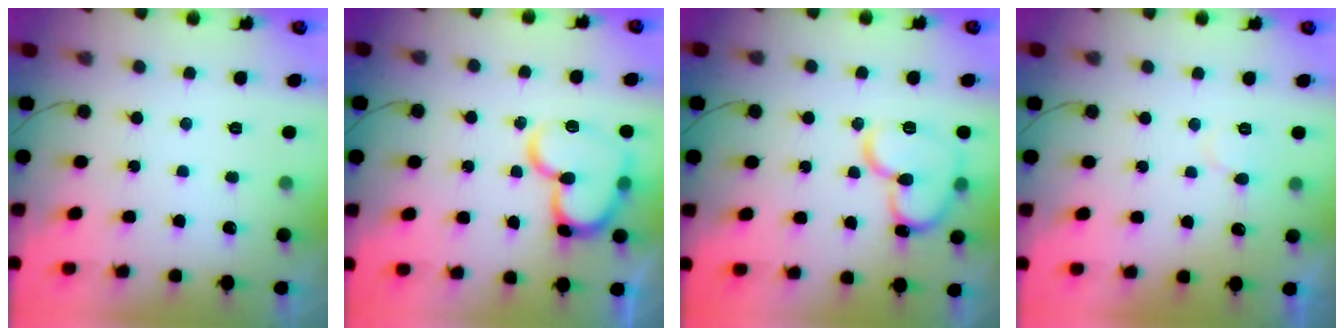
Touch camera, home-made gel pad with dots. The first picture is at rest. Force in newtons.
{"total": 15.8, "press": 15.6, "slide": 1.9}
{"total": 14.0, "press": 13.9, "slide": 1.6}
{"total": 5.4, "press": 5.4, "slide": 0.5}